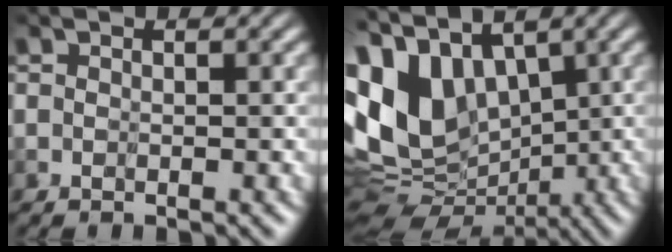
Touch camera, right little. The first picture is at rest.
{"total": 7.9, "force": [2.6, 4.9, 5.5], "torque": [-0.134, -0.007, 0.043]}